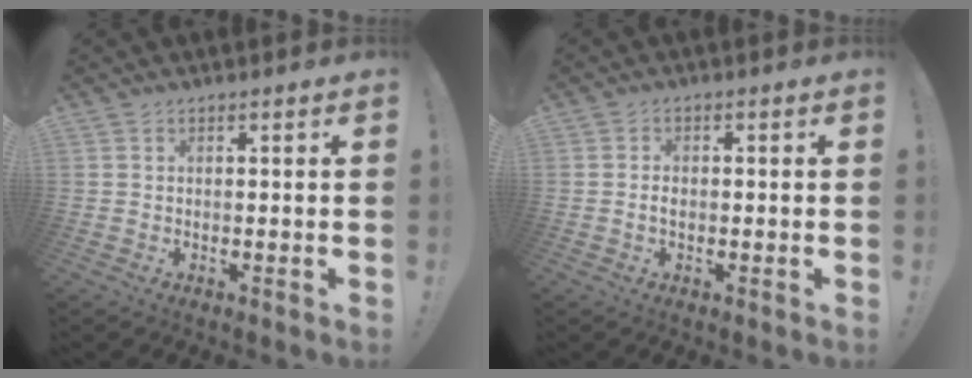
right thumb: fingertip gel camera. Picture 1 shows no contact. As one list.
[{"total": 1.8, "force": [-0.5, 1.1, 1.4], "torque": [-0.027, 0.007, -0.008]}]